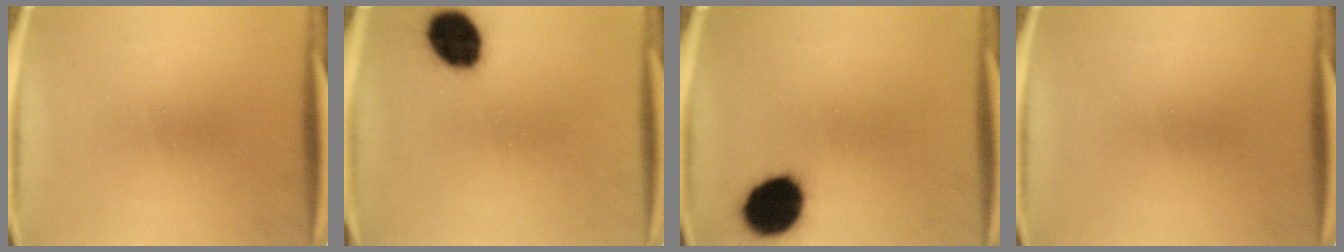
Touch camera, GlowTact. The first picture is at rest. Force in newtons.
{"total": 12.5}
{"total": 14.1}
{"total": 0.0}